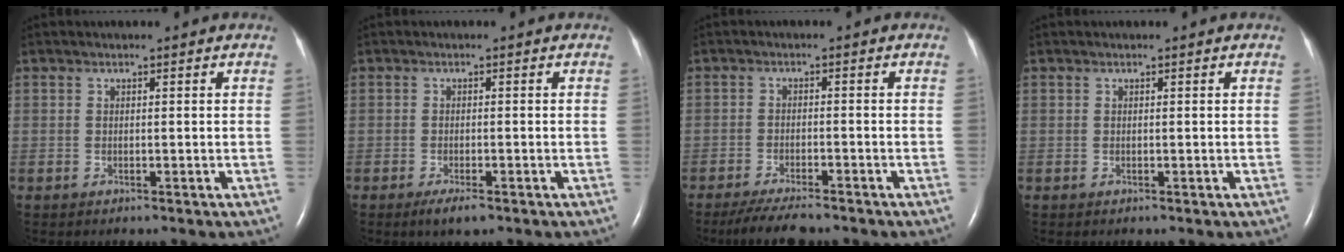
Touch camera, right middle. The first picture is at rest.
{"total": 2.8, "force": [-1.8, 0.6, 2.0], "torque": [-0.041, -0.005, -0.030]}
{"total": 6.7, "force": [-5.8, 1.0, 3.3], "torque": [-0.057, -0.016, -0.096]}
{"total": 0.0}